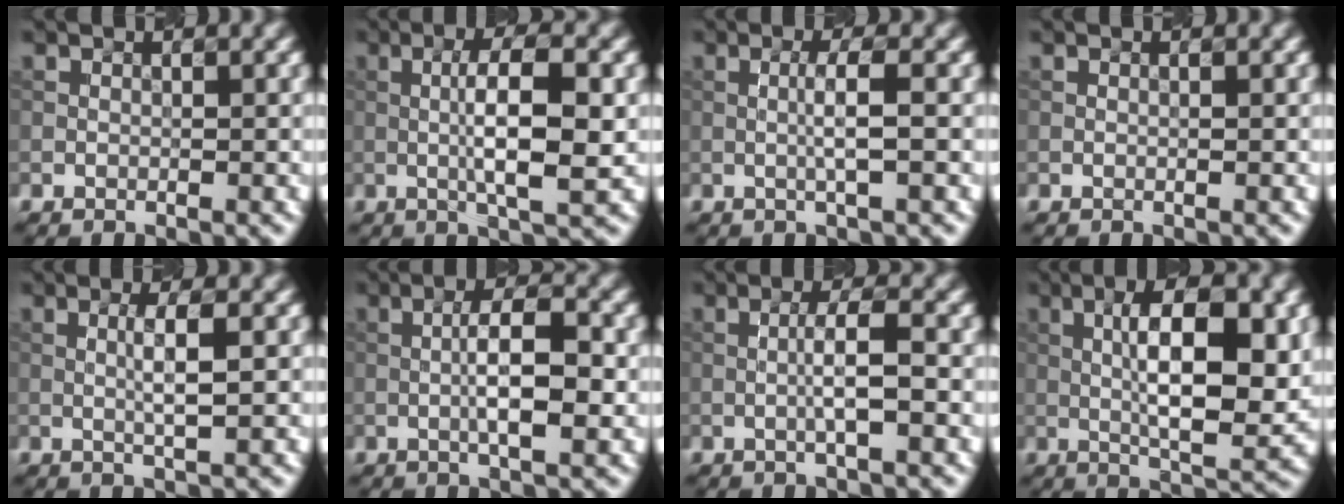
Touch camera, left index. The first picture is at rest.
{"total": 6.2, "force": [0.0, 1.3, 6.0], "torque": [-0.106, 0.005, -0.003]}
{"total": 2.3, "force": [0.0, 0.1, 2.3], "torque": [-0.046, 0.004, -0.004]}
{"total": 0.0}
{"total": 2.6, "force": [0.3, 0.3, 2.5], "torque": [-0.044, 0.006, 0.001]}
{"total": 5.2, "force": [-0.3, 1.3, 5.0], "torque": [-0.091, 0.008, -0.010]}
{"total": 3.0, "force": [-0.3, 0.3, 2.9], "torque": [-0.052, 0.006, -0.010]}
{"total": 9.3, "force": [1.0, 2.8, 8.8], "torque": [-0.131, 0.001, 0.016]}